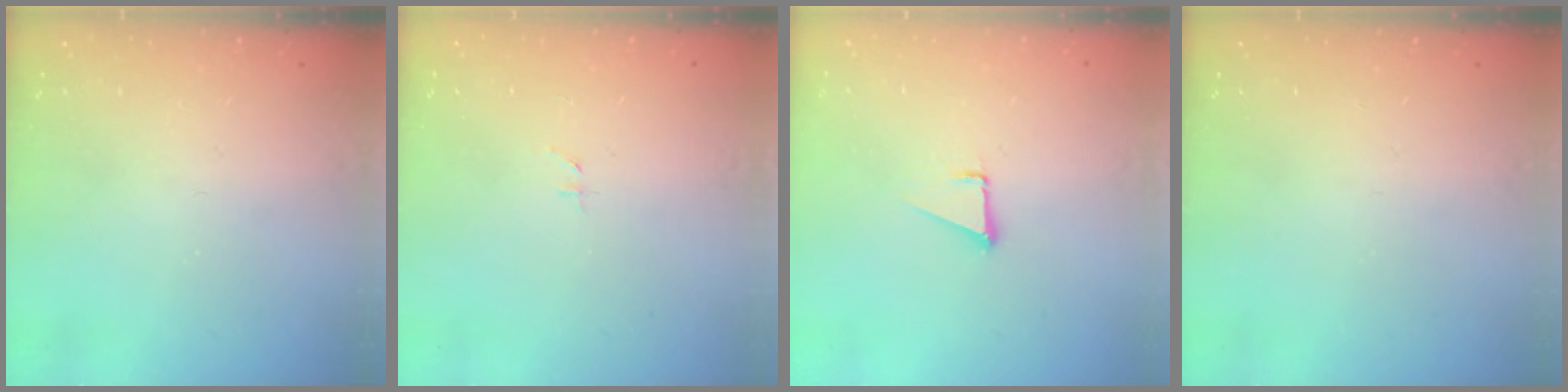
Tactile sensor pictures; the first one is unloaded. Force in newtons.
{"total": 4.5, "press": 3.7, "slide": 2.5}
{"total": 1.7, "press": 1.7, "slide": 0.1}
{"total": 0.0}